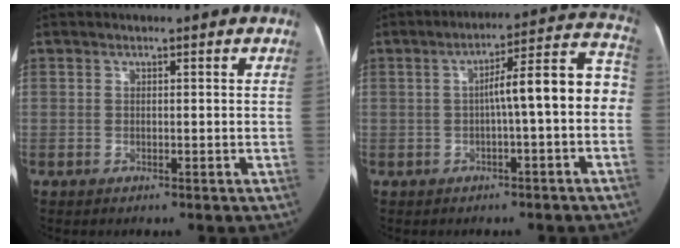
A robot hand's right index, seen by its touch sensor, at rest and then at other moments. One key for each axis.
{"total": 10.1, "fx": -1.0, "fy": 1.0, "fz": 10.0, "tx": -0.129, "ty": 0.046, "tz": -0.018}